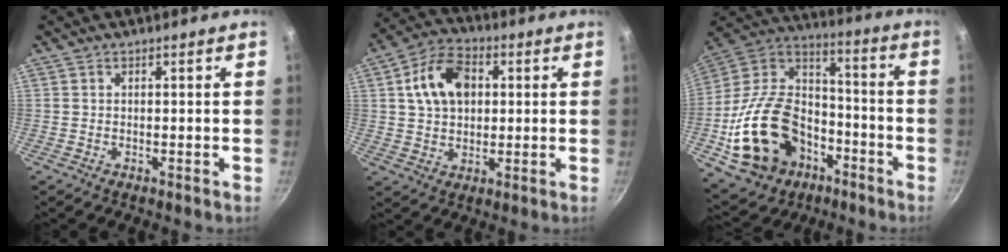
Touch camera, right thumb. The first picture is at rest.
{"total": 12.2, "force": [2.7, 8.6, 8.2], "torque": [-0.123, 0.013, 0.036]}
{"total": 26.7, "force": [-9.2, 19.0, 16.4], "torque": [-0.261, 0.070, -0.148]}